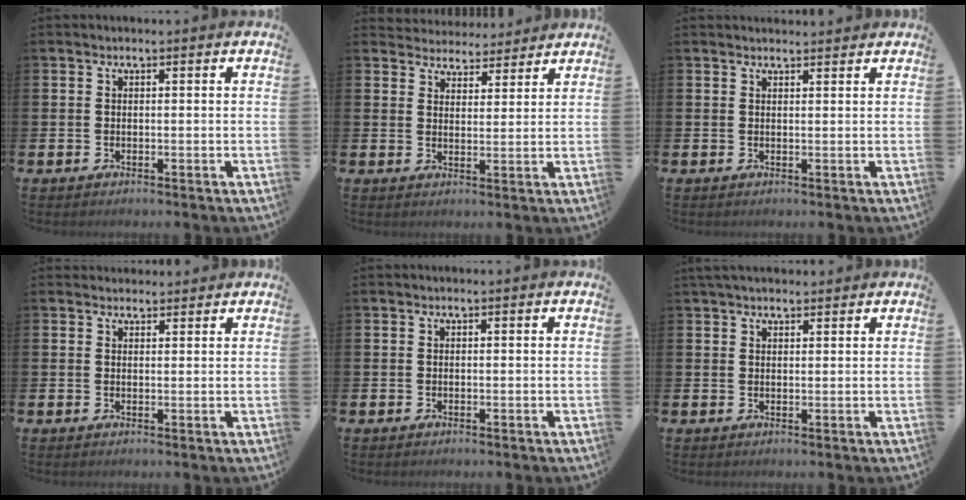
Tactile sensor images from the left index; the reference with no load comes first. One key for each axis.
{"total": 4.1, "fx": 3.9, "fy": 1.1, "fz": -0.5, "tx": 0.000, "ty": -0.028, "tz": 0.069}
{"total": 1.3, "fx": 1.3, "fy": 0.1, "fz": 0.0, "tx": 0.007, "ty": -0.006, "tz": 0.023}
{"total": 2.0, "fx": 1.9, "fy": 0.6, "fz": -0.1, "tx": 0.013, "ty": -0.008, "tz": 0.032}
{"total": 0.0}
{"total": 2.5, "fx": 2.3, "fy": 0.8, "fz": 0.7, "tx": -0.004, "ty": -0.003, "tz": 0.039}